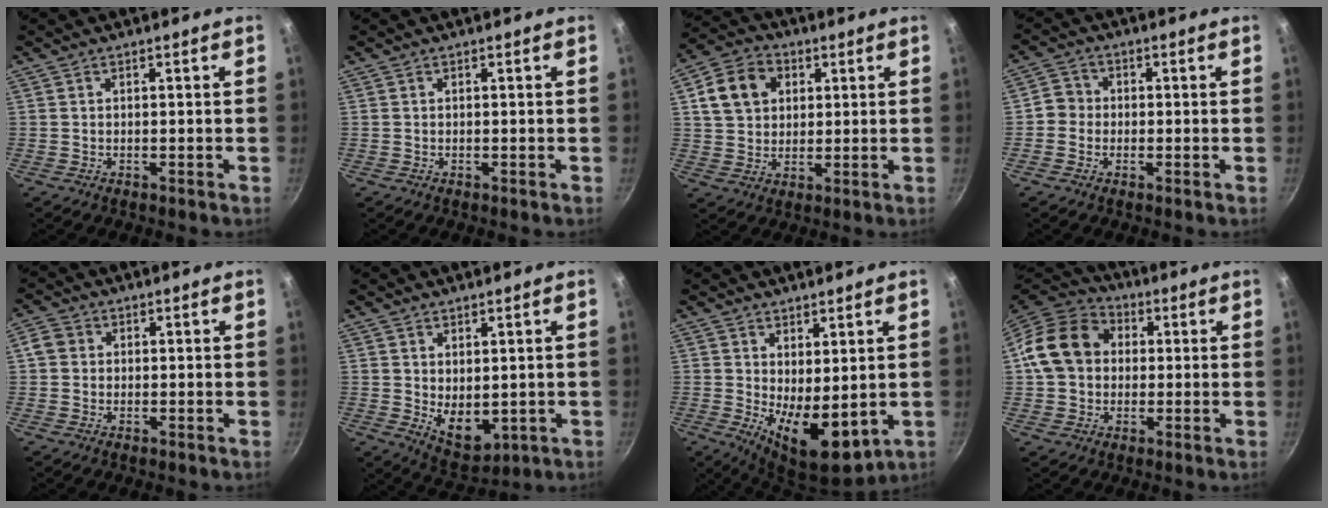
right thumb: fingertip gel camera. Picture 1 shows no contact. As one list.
[{"total": 0.0}, {"total": 10.9, "force": [3.3, 8.6, 5.8], "torque": [-0.086, 0.007, 0.051]}, {"total": 3.7, "force": [-0.7, 3.5, 1.2], "torque": [-0.001, 0.010, -0.025]}, {"total": 3.2, "force": [0.1, 2.9, 1.3], "torque": [-0.016, 0.006, -0.008]}, {"total": 7.0, "force": [0.7, 4.4, 5.5], "torque": [-0.064, -0.023, 0.031]}, {"total": 10.1, "force": [0.5, 4.7, 8.9], "torque": [-0.116, -0.032, 0.022]}, {"total": 14.3, "force": [1.7, 11.7, 8.0], "torque": [-0.119, 0.029, 0.015]}]